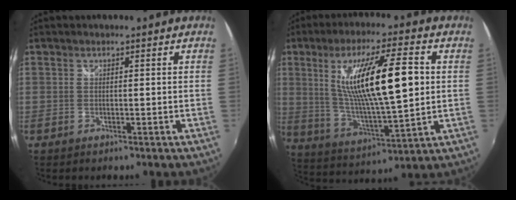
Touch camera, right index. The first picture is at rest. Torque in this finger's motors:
{"motor_torque": [0.73, 0.09, 1.05, 0.21]}